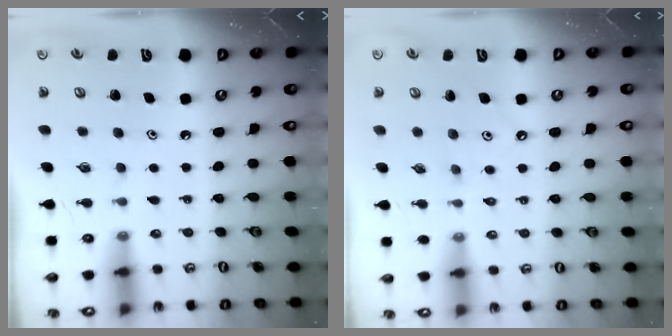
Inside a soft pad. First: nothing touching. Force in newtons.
{"total": 1.7, "press": 1.7, "slide": 0.3}